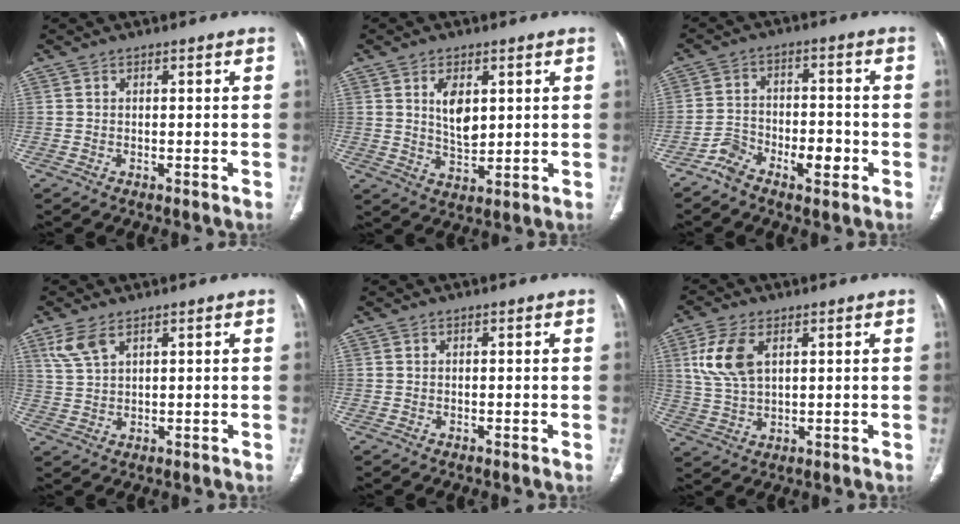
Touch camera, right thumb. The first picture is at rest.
{"total": 6.6, "force": [2.1, 3.6, 5.2], "torque": [-0.074, -0.017, 0.043]}
{"total": 7.2, "force": [-4.2, 3.4, 4.8], "torque": [-0.075, 0.032, -0.073]}
{"total": 4.8, "force": [2.9, 2.2, 3.2], "torque": [-0.072, -0.003, 0.070]}
{"total": 0.0}
{"total": 8.8, "force": [3.1, 4.8, 6.7], "torque": [-0.146, -0.005, 0.063]}